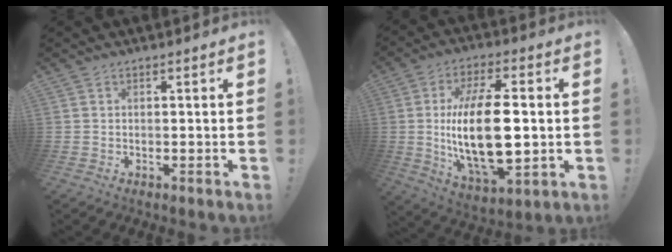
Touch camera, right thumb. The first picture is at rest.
{"total": 22.5, "force": [0.1, 9.9, 20.2], "torque": [-0.385, -0.012, -0.002]}